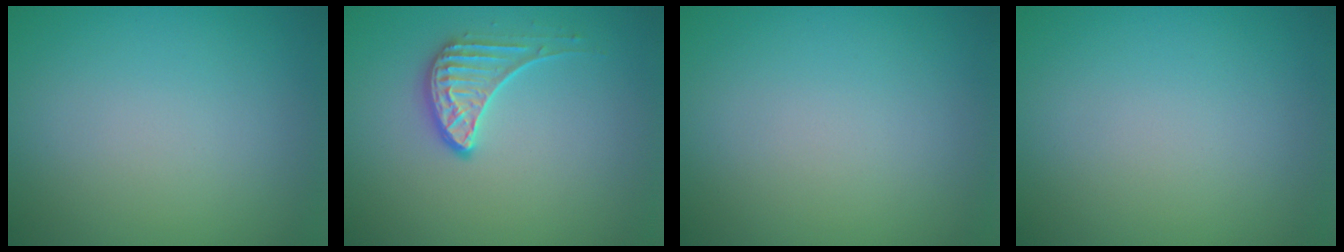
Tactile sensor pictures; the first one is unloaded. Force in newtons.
{"total": 2.3, "press": 1.7, "slide": 1.5}
{"total": 0.0}
{"total": 0.0}